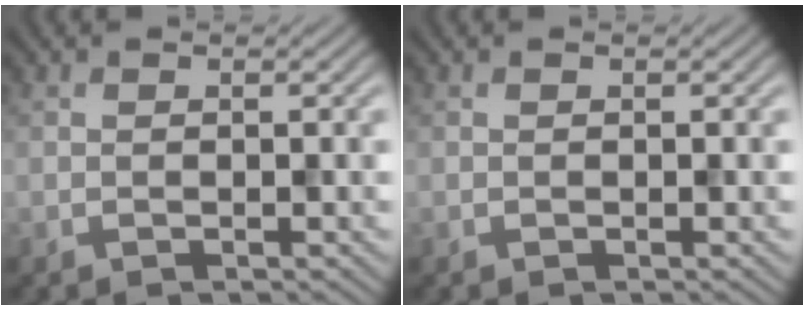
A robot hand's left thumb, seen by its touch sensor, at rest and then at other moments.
{"total": 0.0}